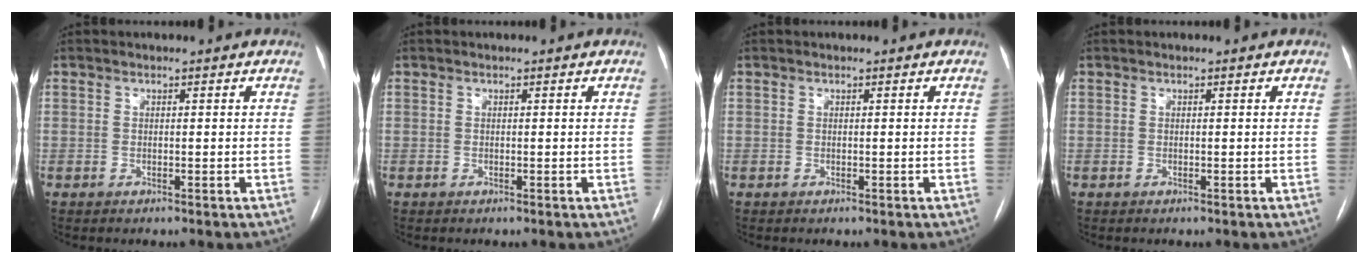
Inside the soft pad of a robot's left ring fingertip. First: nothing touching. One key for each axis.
{"total": 0.0}
{"total": 0.0}
{"total": 0.0}